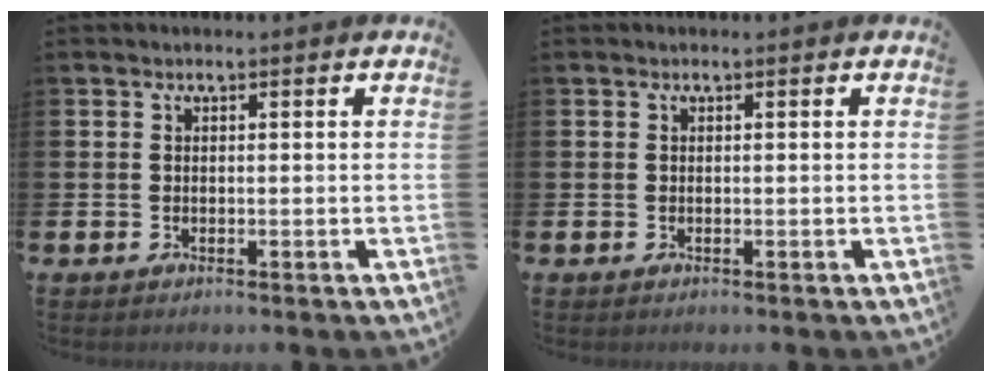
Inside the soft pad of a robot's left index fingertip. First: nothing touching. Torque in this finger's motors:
{"motor_torque": [-0.06, 0.05, 0.00, 0.00]}